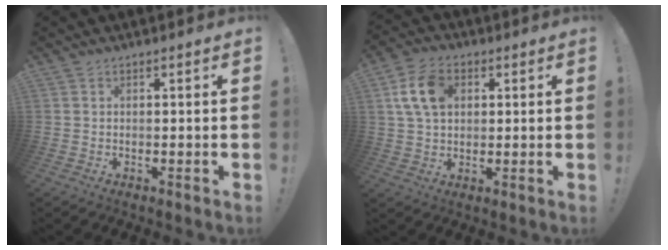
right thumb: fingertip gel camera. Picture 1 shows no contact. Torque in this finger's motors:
{"motor_torque": [0.10, 0.11, 0.32, -0.19, 0.14]}